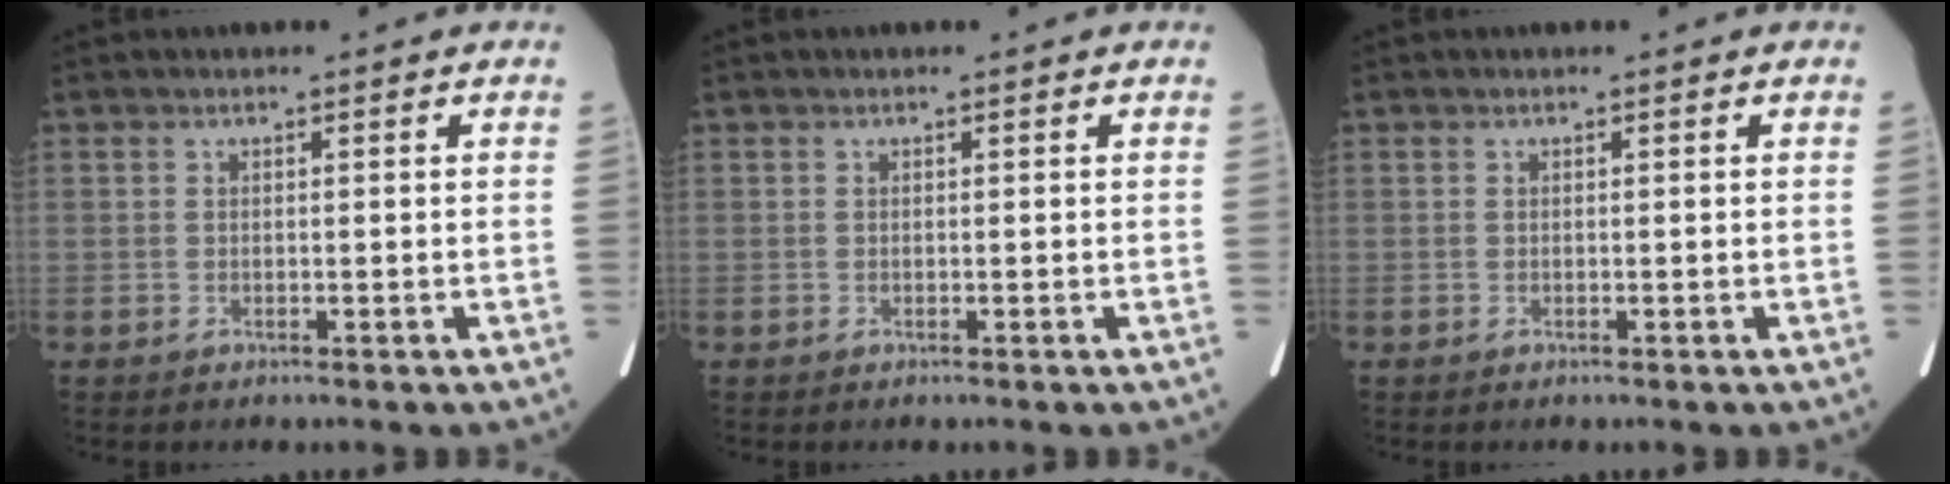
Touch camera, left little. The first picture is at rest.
{"total": 0.0}
{"total": 0.0}